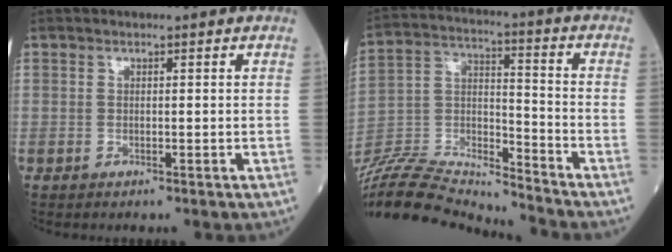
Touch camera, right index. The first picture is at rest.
{"total": 20.5, "force": [-19.9, 0.7, 5.0], "torque": [-0.113, 0.009, -0.347]}